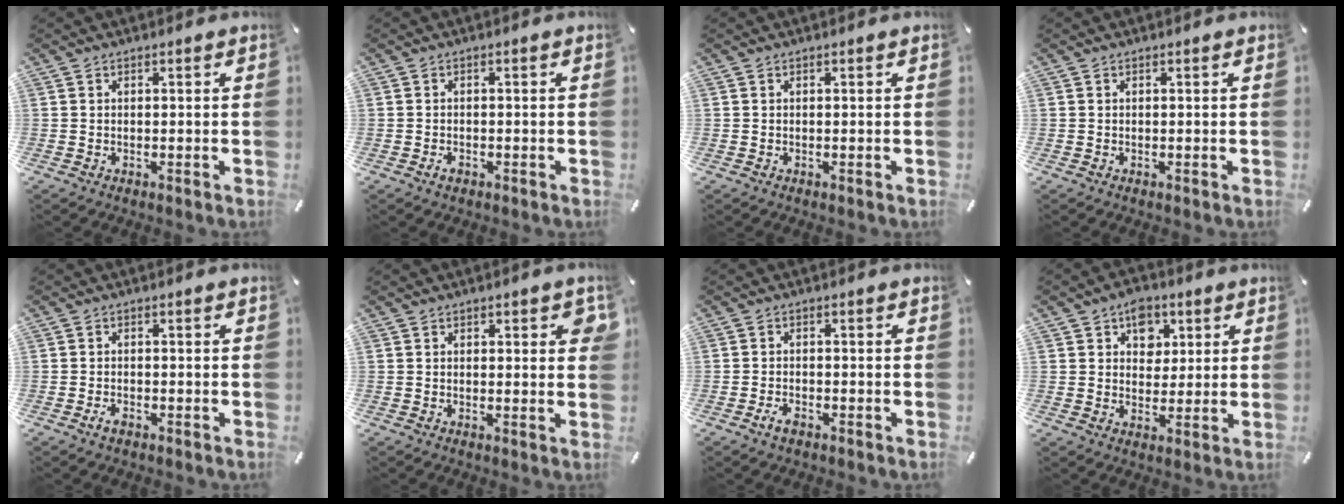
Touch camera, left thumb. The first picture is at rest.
{"total": 1.4, "force": [-0.8, 0.8, 0.8], "torque": [-0.016, 0.003, -0.016]}
{"total": 0.0}
{"total": 0.0}
{"total": 1.7, "force": [-1.1, 0.8, 1.0], "torque": [-0.020, 0.005, -0.020]}
{"total": 2.7, "force": [1.0, 1.4, 2.1], "torque": [-0.020, -0.004, 0.011]}
{"total": 2.4, "force": [-1.5, 1.2, 1.4], "torque": [-0.033, 0.003, -0.030]}
{"total": 7.2, "force": [3.2, 5.9, 2.8], "torque": [-0.026, -0.006, 0.051]}